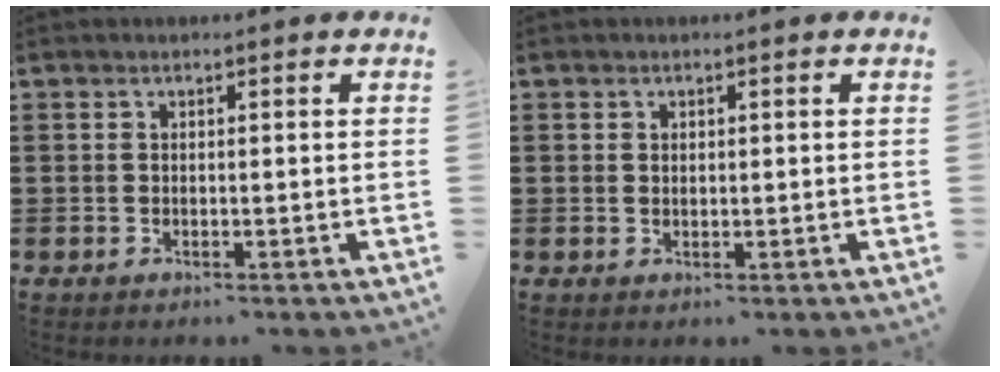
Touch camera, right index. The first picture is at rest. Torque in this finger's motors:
{"motor_torque": [-0.51, 0.80, -0.06, -0.01]}